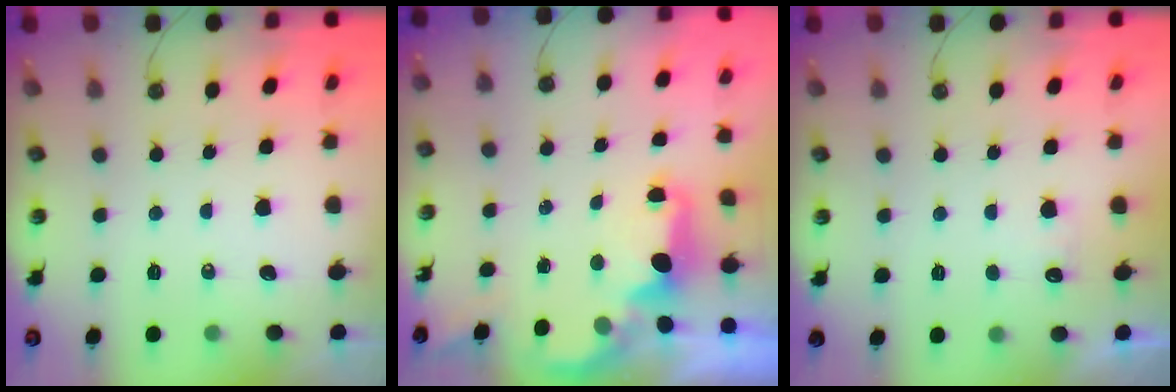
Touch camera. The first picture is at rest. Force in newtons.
{"total": 1.9, "press": 1.8, "slide": 0.7}
{"total": 5.3, "press": 5.2, "slide": 1.2}